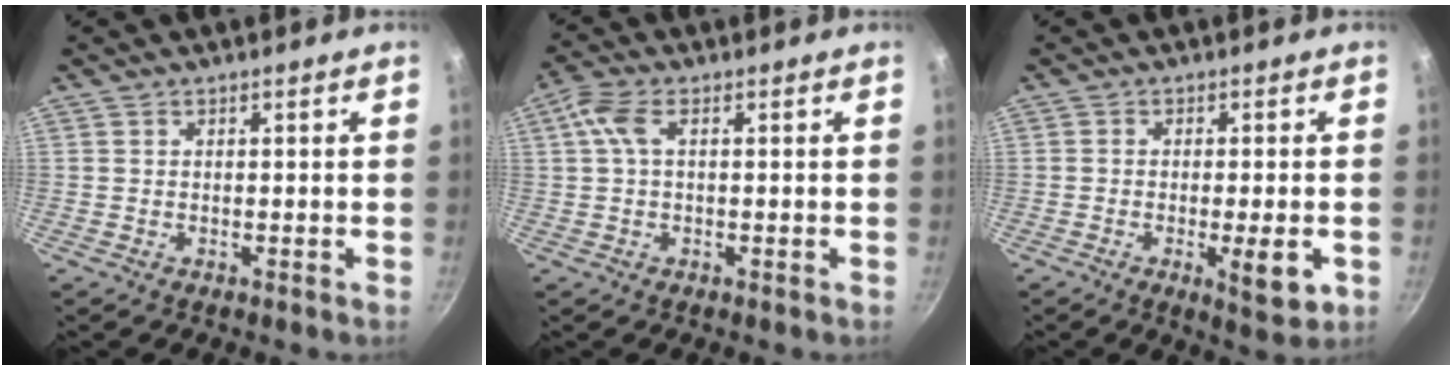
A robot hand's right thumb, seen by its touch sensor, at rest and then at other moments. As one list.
[{"total": 4.5, "force": [0.8, 2.1, 3.9], "torque": [-0.093, 0.015, 0.014]}, {"total": 7.0, "force": [-2.0, 1.7, 6.5], "torque": [-0.090, -0.001, -0.026]}]